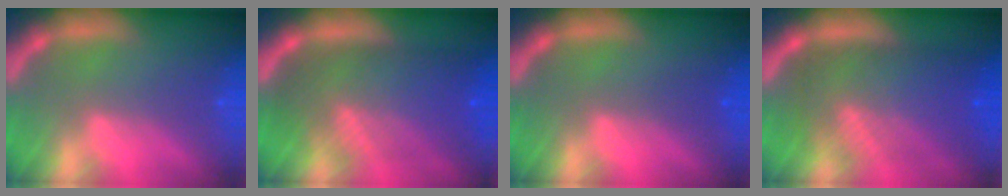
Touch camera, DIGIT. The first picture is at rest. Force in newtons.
{"total": 10.0}
{"total": 1.0}
{"total": 10.1}